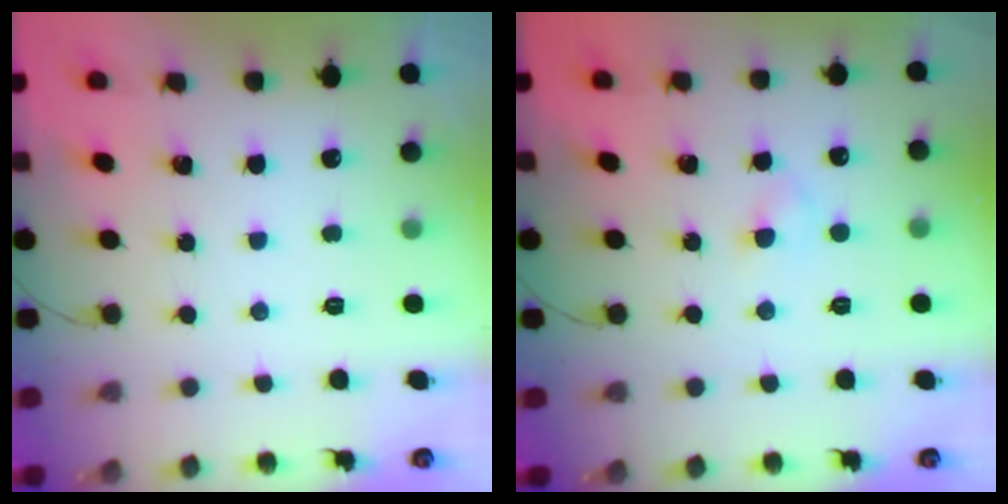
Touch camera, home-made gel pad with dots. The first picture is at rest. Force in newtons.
{"total": 2.1, "press": 1.9, "slide": 0.9}